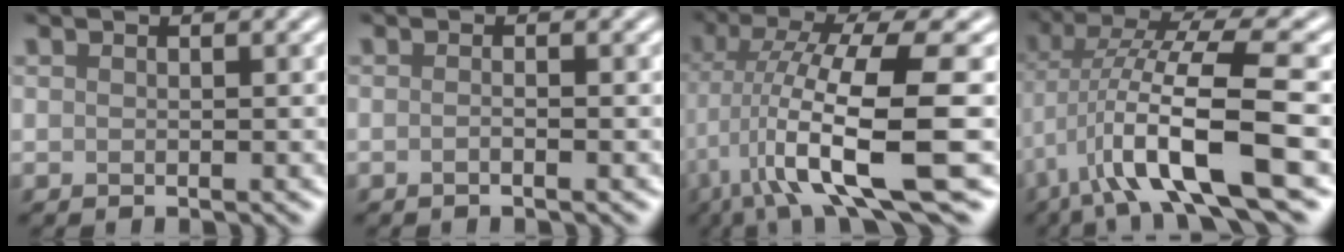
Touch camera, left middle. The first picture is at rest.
{"total": 1.0, "force": [-0.3, 0.3, 0.9], "torque": [-0.013, -0.004, -0.011]}
{"total": 11.2, "force": [-2.2, 2.4, 10.7], "torque": [-0.188, 0.001, -0.039]}
{"total": 10.0, "force": [-2.7, 2.3, 9.3], "torque": [-0.168, 0.015, -0.055]}